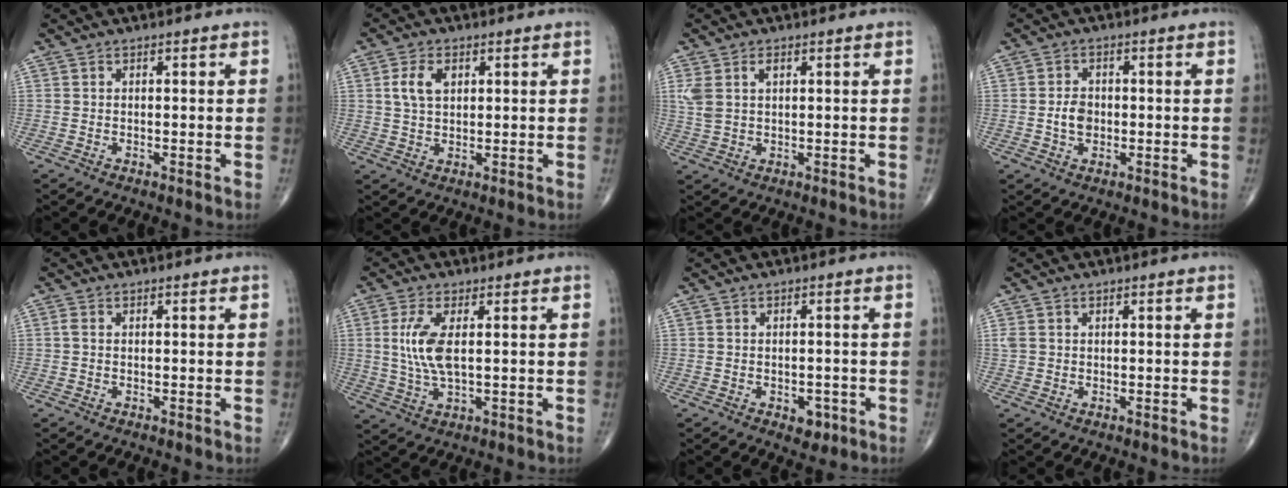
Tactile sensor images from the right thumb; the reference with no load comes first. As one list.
[{"total": 5.3, "force": [1.6, 3.3, 3.9], "torque": [-0.070, 0.001, 0.028]}, {"total": 4.6, "force": [1.6, 2.7, 3.4], "torque": [-0.084, 0.009, 0.039]}, {"total": 3.8, "force": [-0.5, 2.8, 2.5], "torque": [-0.038, 0.005, -0.010]}, {"total": 0.7, "force": [0.0, 0.3, 0.6], "torque": [-0.014, -0.001, -0.003]}, {"total": 7.4, "force": [1.1, 2.7, 6.8], "torque": [-0.158, -0.008, 0.026]}, {"total": 3.1, "force": [-1.4, 2.0, 1.9], "torque": [-0.009, 0.003, -0.014]}, {"total": 1.4, "force": [0.3, 1.1, 0.7], "torque": [-0.017, 0.006, 0.010]}]